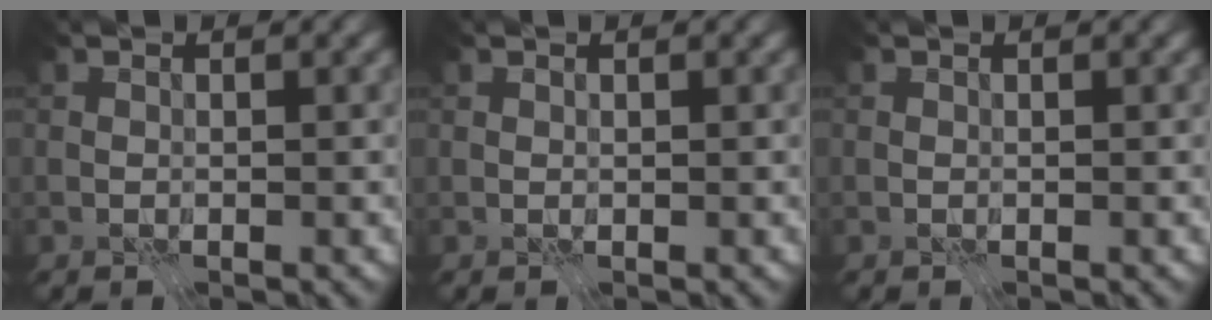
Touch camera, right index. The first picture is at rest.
{"total": 0.0}
{"total": 0.0}